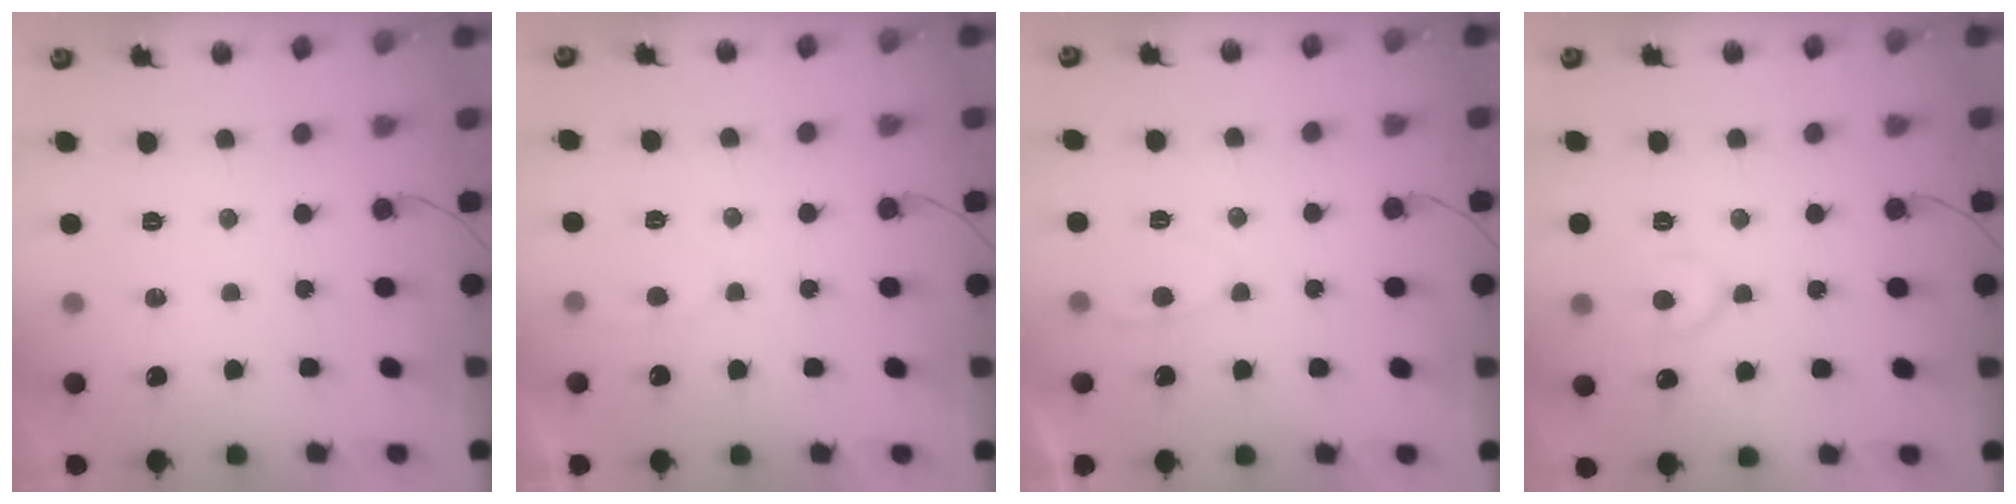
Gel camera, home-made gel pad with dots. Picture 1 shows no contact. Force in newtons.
{"total": 2.9, "press": 2.8, "slide": 0.3}
{"total": 3.0, "press": 2.9, "slide": 0.5}
{"total": 9.5, "press": 9.5, "slide": 0.9}